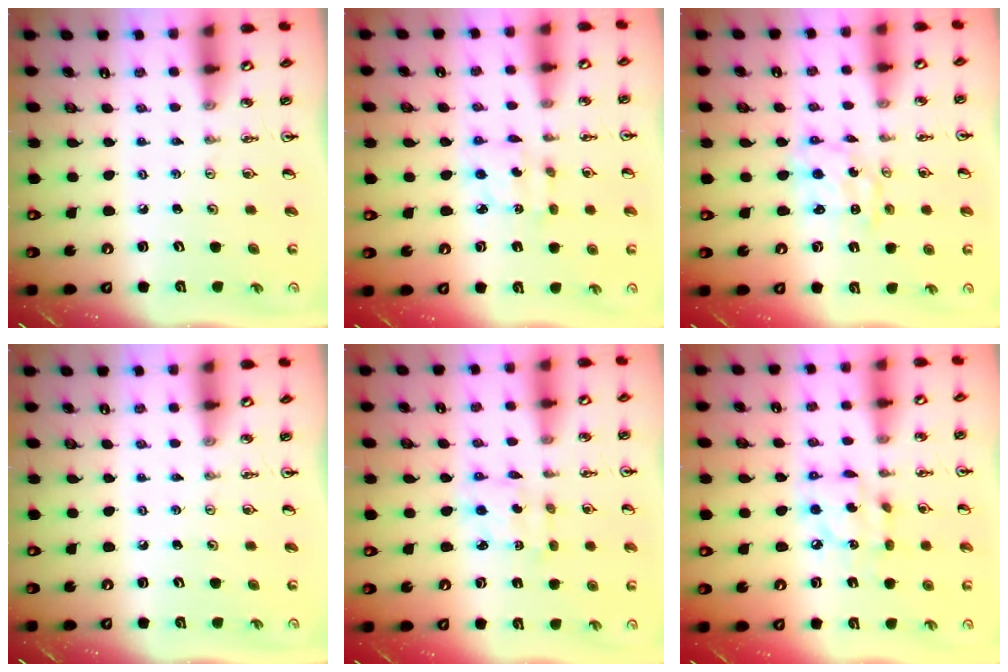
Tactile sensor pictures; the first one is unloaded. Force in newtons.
{"total": 3.1, "press": 3.1, "slide": 0.1}
{"total": 2.7, "press": 2.7, "slide": 0.3}
{"total": 0.0}
{"total": 2.3, "press": 2.3, "slide": 0.3}
{"total": 8.5, "press": 8.5, "slide": 0.6}